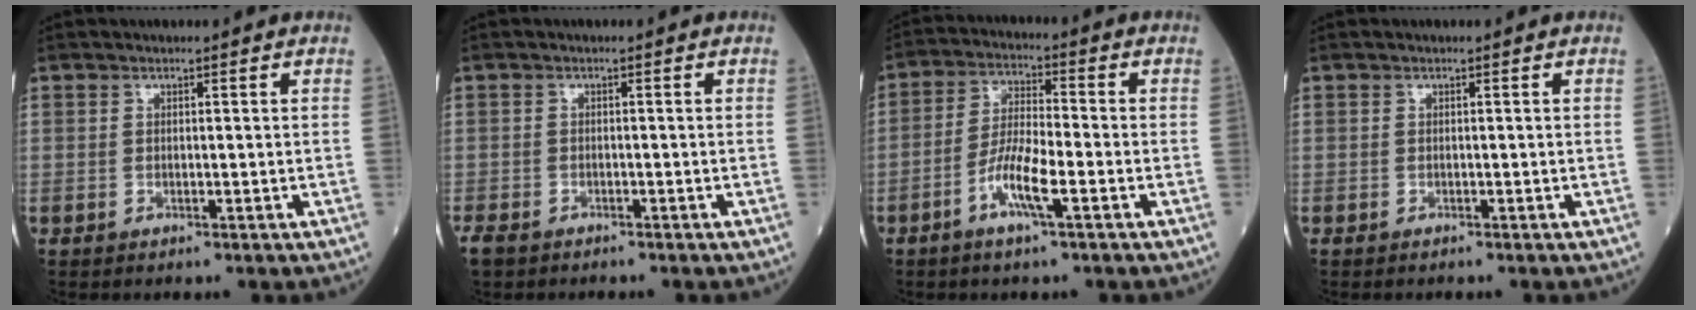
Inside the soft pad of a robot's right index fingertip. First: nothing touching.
{"total": 3.3, "force": [-2.7, 1.4, 1.2], "torque": [-0.029, -0.006, -0.044]}
{"total": 7.4, "force": [-3.2, 0.6, 6.7], "torque": [-0.135, -0.002, -0.065]}
{"total": 0.5, "force": [-0.5, 0.1, 0.2], "torque": [-0.006, -0.001, -0.010]}